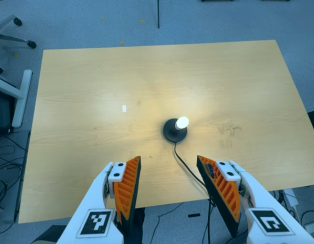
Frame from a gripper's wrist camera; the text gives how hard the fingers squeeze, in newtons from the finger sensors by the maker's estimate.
{"total": 0.0}